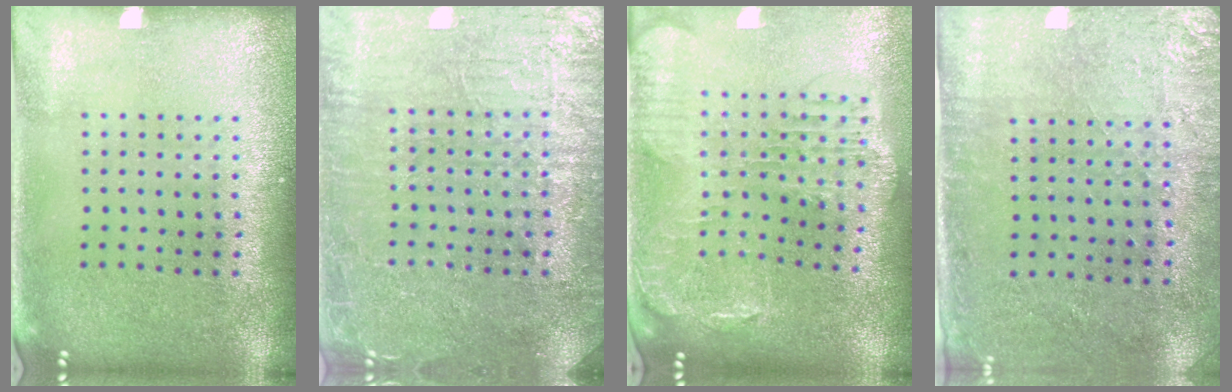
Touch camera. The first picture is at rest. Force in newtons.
{"total": 4.0, "press": 3.9, "slide": 0.7}
{"total": 1.8, "press": 1.6, "slide": 0.7}
{"total": 2.8, "press": 2.3, "slide": 1.6}